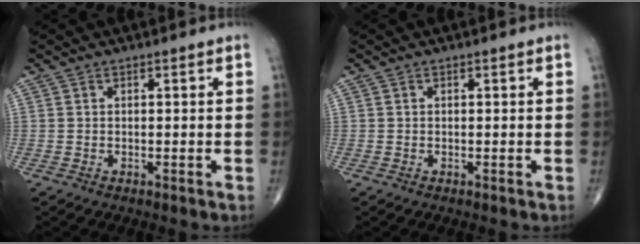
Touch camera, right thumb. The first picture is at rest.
{"total": 0.0}